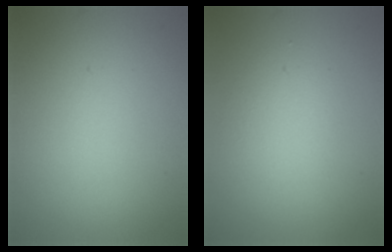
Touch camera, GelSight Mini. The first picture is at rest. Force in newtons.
{"total": 2.1, "press": 2.1, "slide": 0.1}